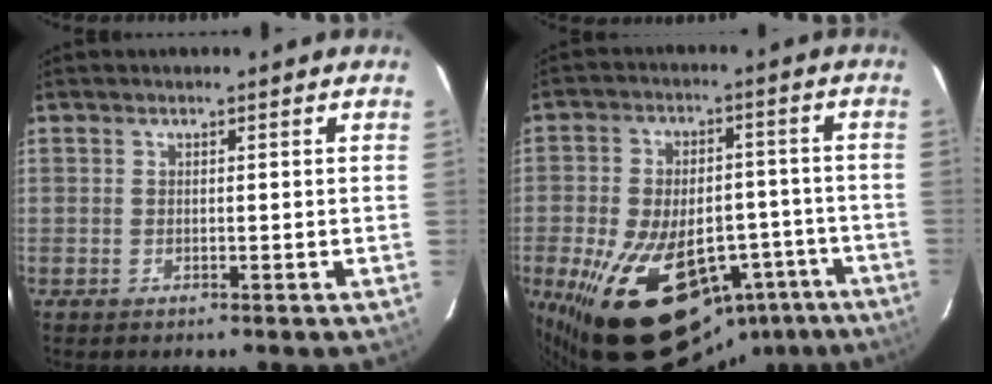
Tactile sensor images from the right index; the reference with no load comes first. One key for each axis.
{"total": 26.3, "fx": -13.7, "fy": 15.0, "fz": 16.7, "tx": -0.303, "ty": -0.004, "tz": -0.166}